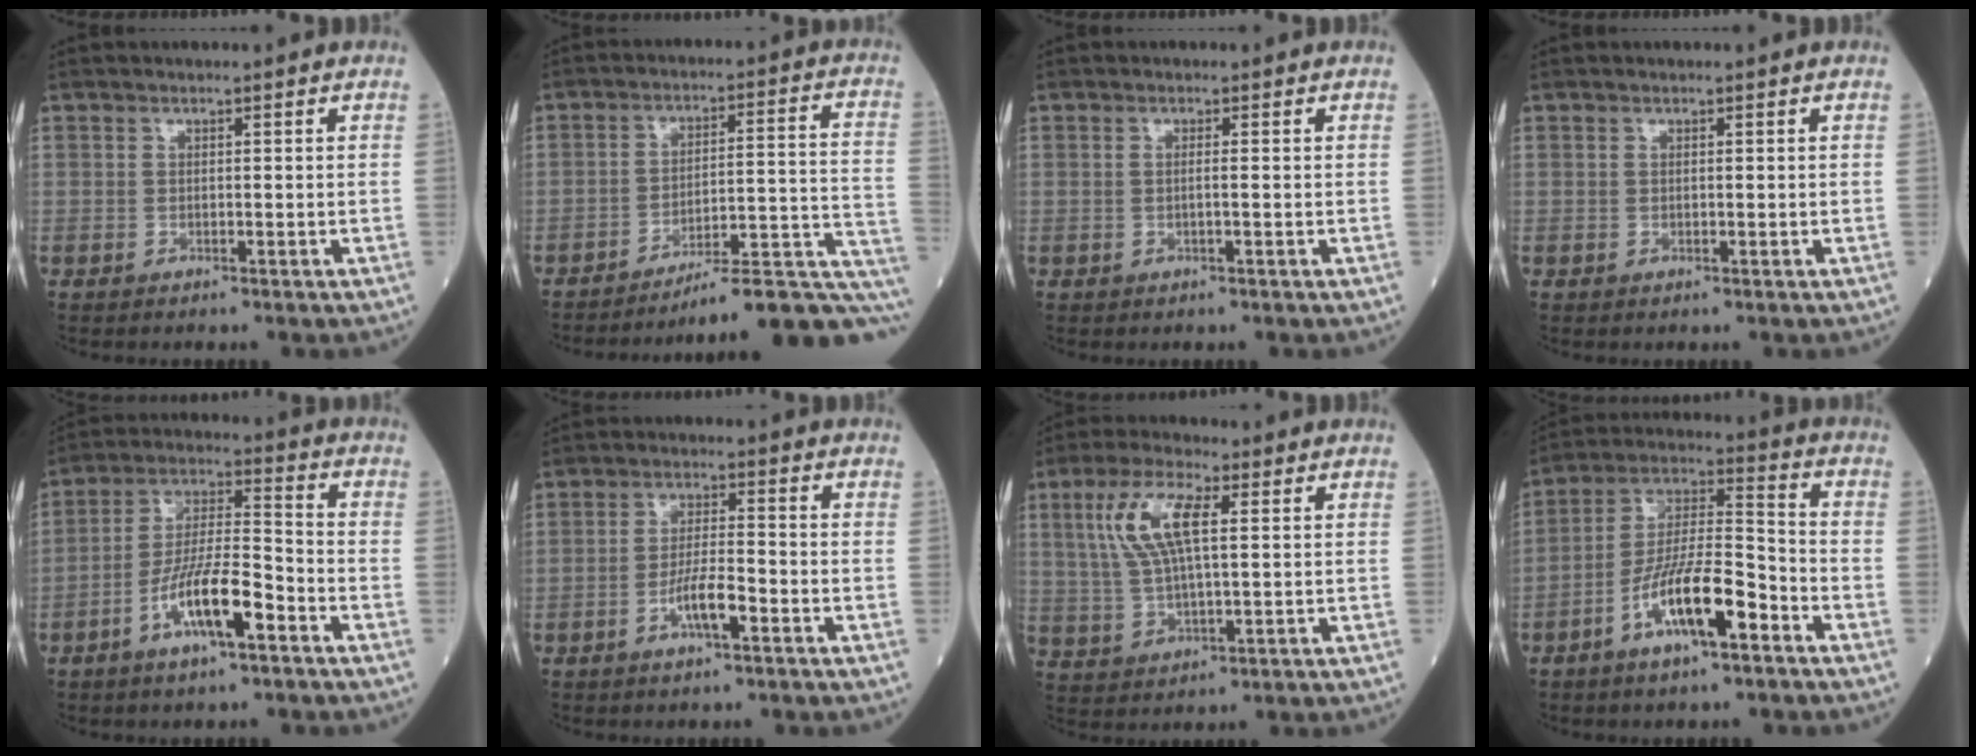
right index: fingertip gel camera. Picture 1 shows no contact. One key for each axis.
{"total": 18.9, "fx": -16.5, "fy": -0.2, "fz": 9.1, "tx": -0.051, "ty": 0.029, "tz": -0.225}
{"total": 0.8, "fx": 0.0, "fy": -0.1, "fz": 0.7, "tx": -0.016, "ty": 0.001, "tz": 0.001}
{"total": 0.0}
{"total": 10.7, "fx": -5.2, "fy": 1.9, "fz": 9.1, "tx": -0.177, "ty": 0.001, "tz": -0.096}
{"total": 5.2, "fx": -2.4, "fy": 0.8, "fz": 4.5, "tx": -0.090, "ty": 0.004, "tz": -0.043}
{"total": 9.9, "fx": 2.8, "fy": 2.7, "fz": 9.1, "tx": -0.199, "ty": 0.017, "tz": 0.059}
{"total": 12.4, "fx": -6.1, "fy": 2.5, "fz": 10.5, "tx": -0.202, "ty": 0.004, "tz": -0.111}